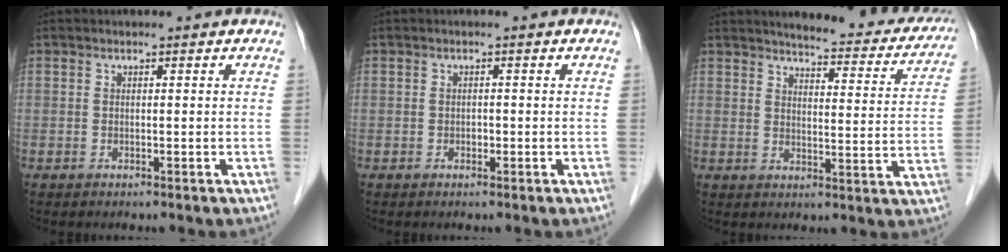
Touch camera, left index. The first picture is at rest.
{"total": 0.7, "force": [-0.2, 0.5, 0.4], "torque": [-0.007, 0.002, -0.005]}
{"total": 17.5, "force": [16.1, 3.3, 6.1], "torque": [-0.052, -0.041, 0.175]}